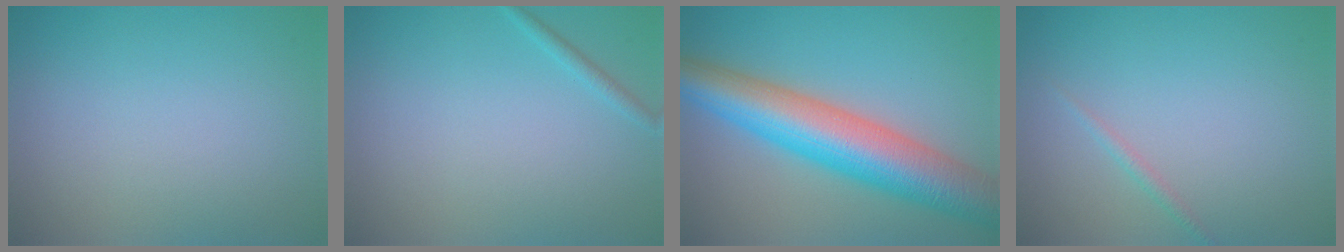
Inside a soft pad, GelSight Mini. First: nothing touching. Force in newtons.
{"total": 0.9, "press": 0.9, "slide": 0.1}
{"total": 10.0, "press": 10.0, "slide": 0.2}
{"total": 0.7, "press": 0.7, "slide": 0.1}